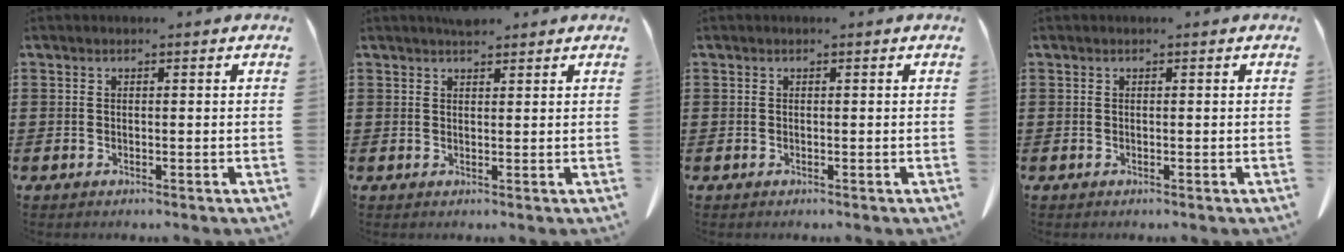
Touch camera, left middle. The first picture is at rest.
{"total": 2.0, "force": [1.8, 0.7, 0.7], "torque": [-0.018, 0.003, 0.035]}
{"total": 0.0}
{"total": 0.0}